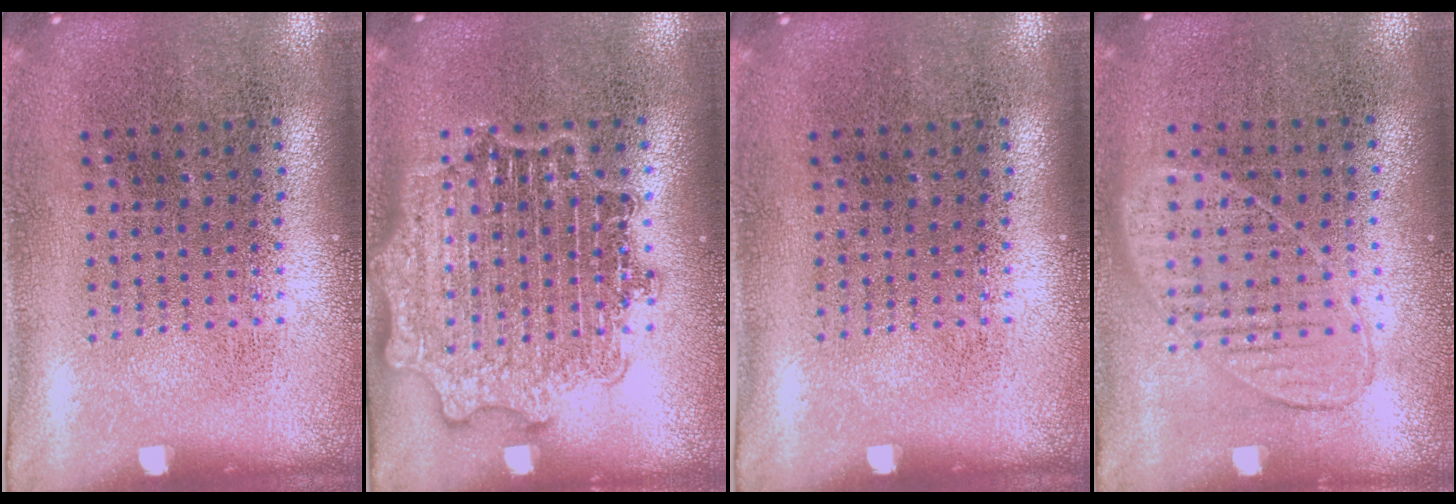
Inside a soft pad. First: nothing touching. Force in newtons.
{"total": 2.7, "press": 2.7, "slide": 0.4}
{"total": 0.0}
{"total": 1.0, "press": 0.9, "slide": 0.4}